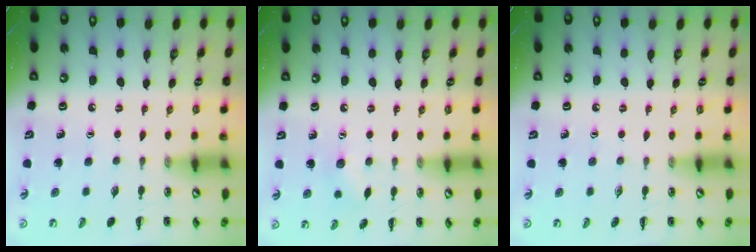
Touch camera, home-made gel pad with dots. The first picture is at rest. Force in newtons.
{"total": 5.1, "press": 5.0, "slide": 1.1}
{"total": 0.0}